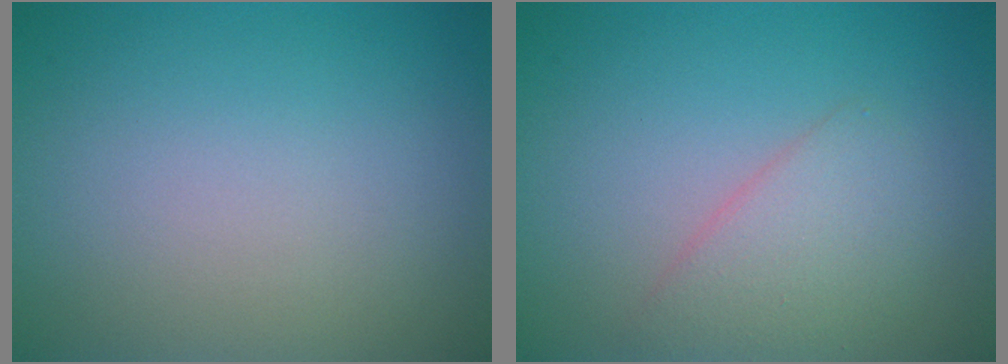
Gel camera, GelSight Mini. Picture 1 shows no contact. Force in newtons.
{"total": 2.6, "press": 2.6, "slide": 0.1}